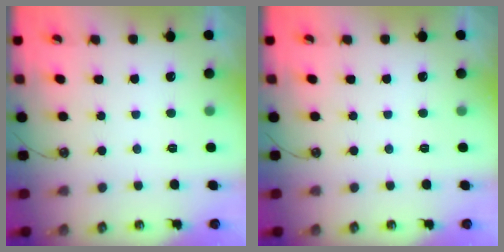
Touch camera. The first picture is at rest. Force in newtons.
{"total": 0.0}